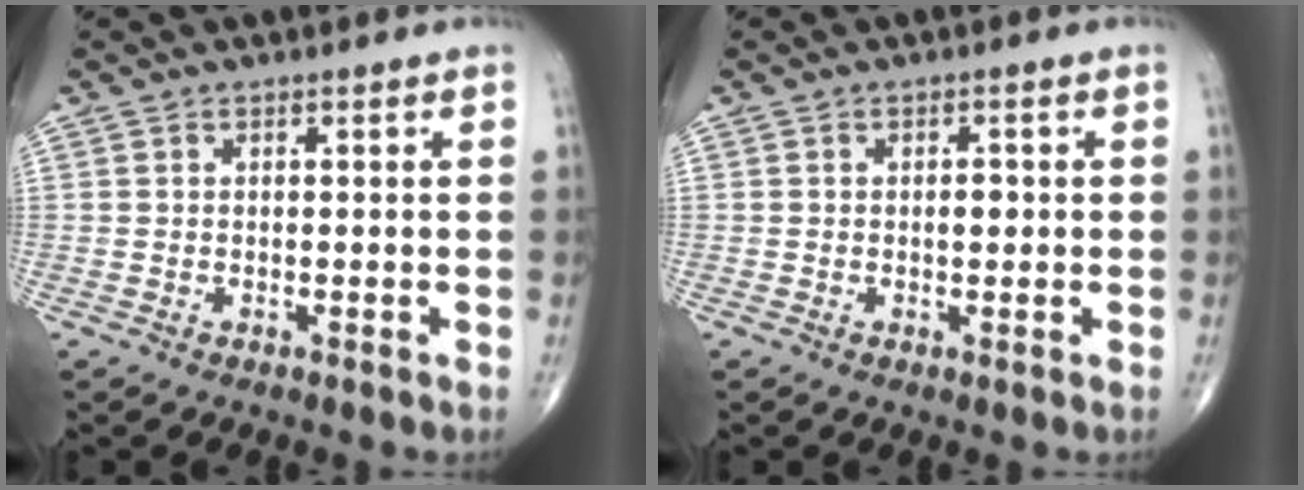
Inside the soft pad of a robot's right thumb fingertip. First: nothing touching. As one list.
[{"total": 1.8, "force": [0.0, 1.0, 1.5], "torque": [-0.019, 0.001, -0.002]}]